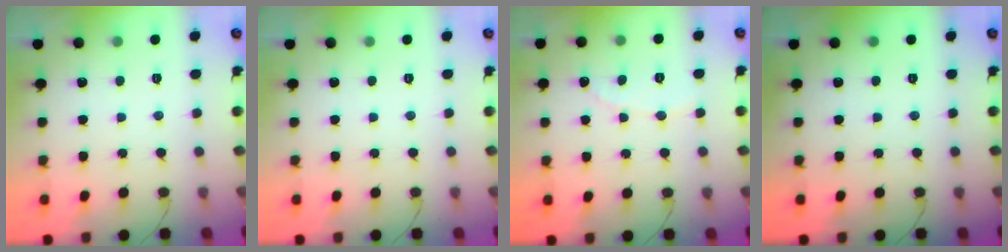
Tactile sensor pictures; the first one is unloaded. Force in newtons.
{"total": 0.0}
{"total": 1.9, "press": 1.9, "slide": 0.1}
{"total": 0.0}